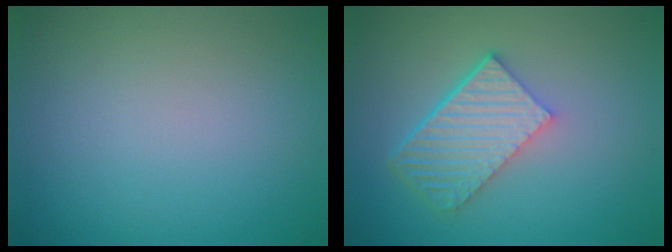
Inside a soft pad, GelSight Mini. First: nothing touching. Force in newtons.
{"total": 5.8, "press": 4.1, "slide": 4.1}